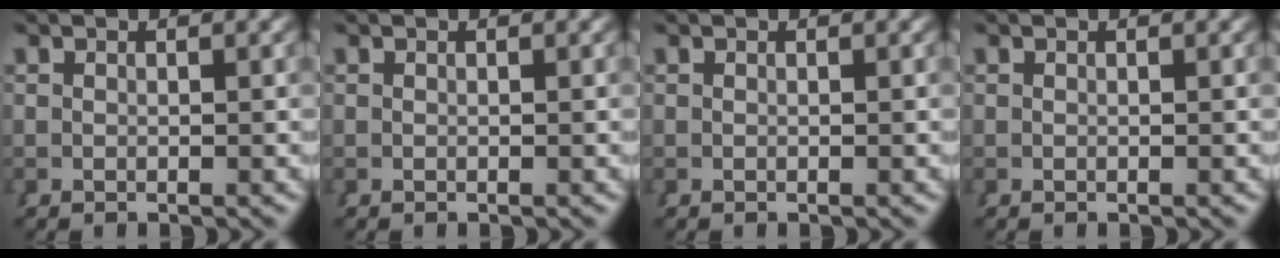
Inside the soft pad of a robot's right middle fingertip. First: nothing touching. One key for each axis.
{"total": 0.0}
{"total": 0.0}
{"total": 0.0}